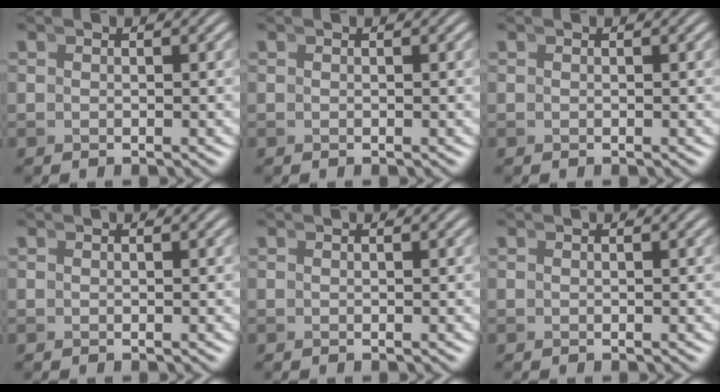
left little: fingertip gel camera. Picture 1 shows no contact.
{"total": 0.0}
{"total": 0.0}
{"total": 0.0}
{"total": 0.0}
{"total": 0.0}